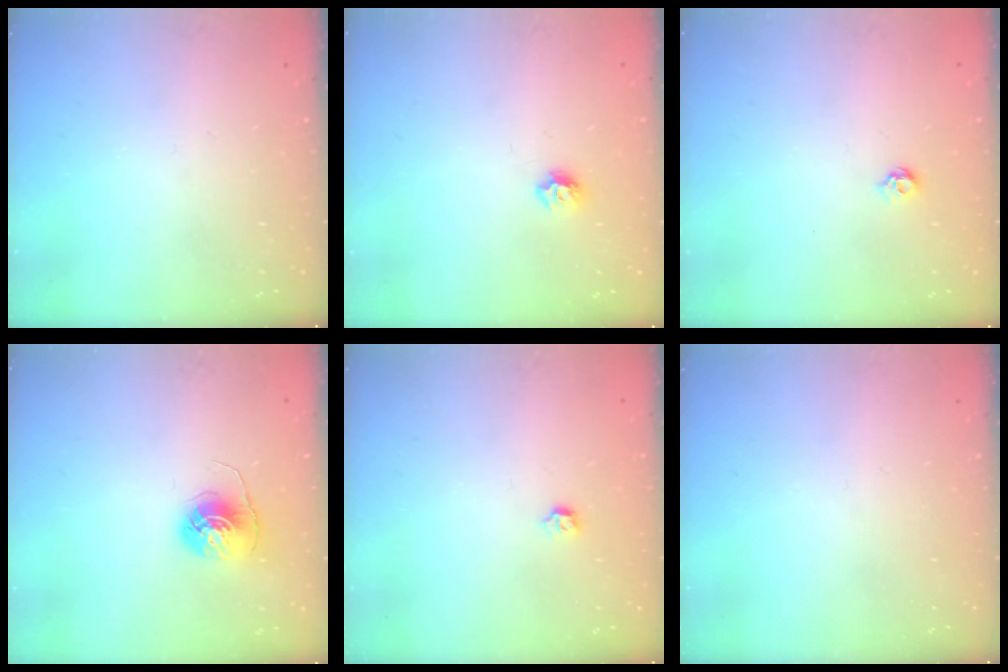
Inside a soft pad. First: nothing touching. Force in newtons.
{"total": 6.5, "press": 6.5, "slide": 0.8}
{"total": 4.4, "press": 4.3, "slide": 0.9}
{"total": 6.1, "press": 6.1, "slide": 0.4}
{"total": 2.8, "press": 2.7, "slide": 0.8}
{"total": 0.0}